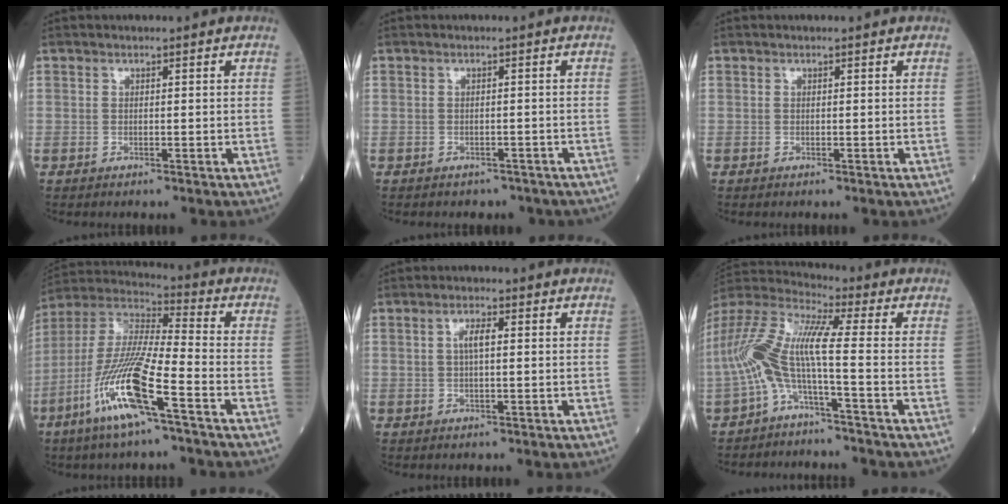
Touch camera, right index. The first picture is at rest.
{"total": 4.9, "force": [-4.2, 2.4, 0.9], "torque": [-0.010, 0.009, -0.042]}
{"total": 0.0}
{"total": 15.4, "force": [-7.1, 1.1, 13.6], "torque": [-0.283, -0.018, -0.142]}
{"total": 2.5, "force": [0.4, 0.5, 2.4], "torque": [-0.049, 0.005, 0.007]}
{"total": 10.9, "force": [-3.0, 0.9, 10.5], "torque": [-0.231, 0.033, -0.068]}